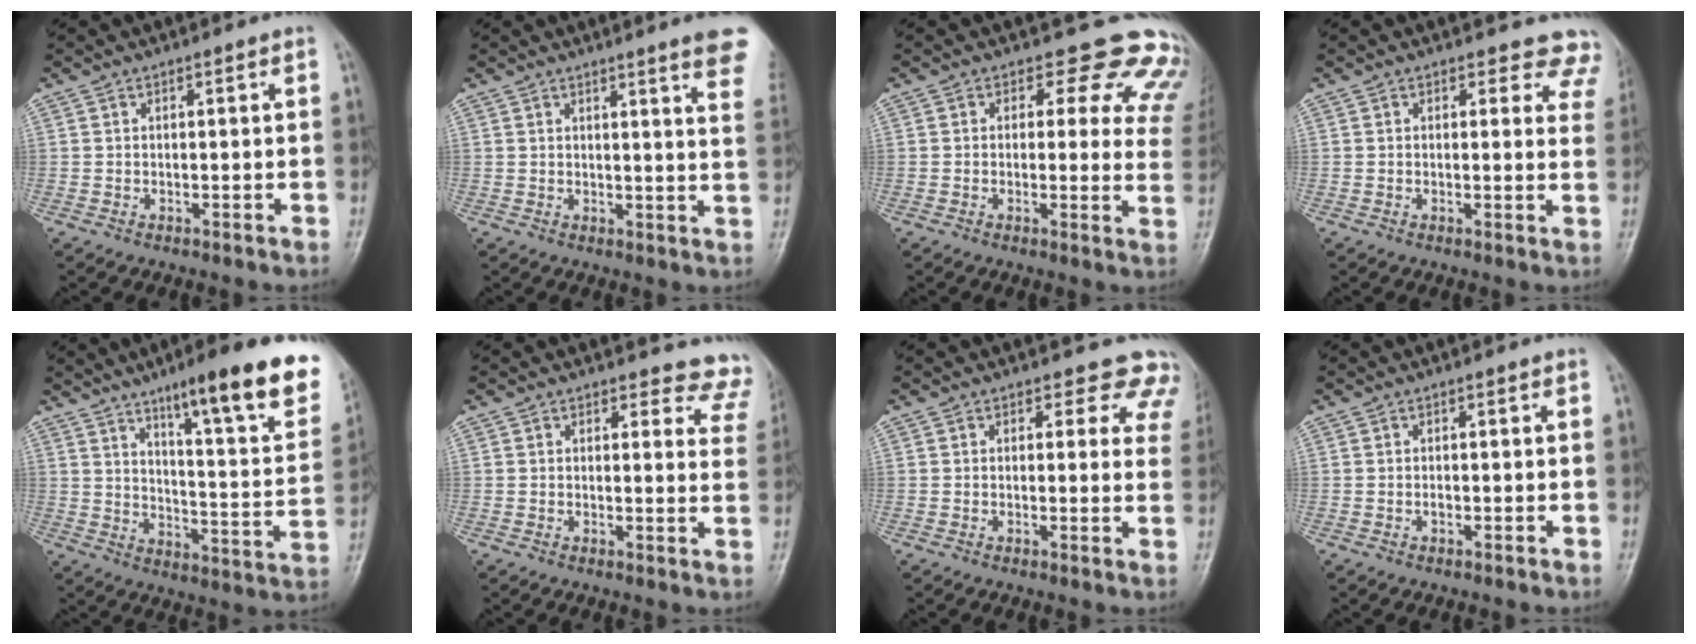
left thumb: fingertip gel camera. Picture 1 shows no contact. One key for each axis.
{"total": 10.3, "fx": 7.7, "fy": 1.0, "fz": 6.8, "tx": -0.059, "ty": -0.031, "tz": 0.068}
{"total": 13.8, "fx": 11.0, "fy": 6.9, "fz": 4.6, "tx": 0.012, "ty": -0.060, "tz": 0.088}
{"total": 7.8, "fx": 7.0, "fy": 3.4, "fz": 0.4, "tx": 0.053, "ty": -0.032, "tz": 0.039}
{"total": 23.1, "fx": 14.5, "fy": 4.0, "fz": 17.5, "tx": -0.220, "ty": -0.060, "tz": 0.208}
{"total": 8.8, "fx": 8.2, "fy": 3.0, "fz": -0.3, "tx": 0.062, "ty": -0.062, "tz": 0.049}
{"total": 7.9, "fx": 6.6, "fy": 4.2, "fz": 1.4, "tx": 0.040, "ty": -0.024, "tz": 0.039}
{"total": 0.7, "fx": -0.4, "fy": 0.4, "fz": 0.4, "tx": 0.003, "ty": 0.002, "tz": -0.006}